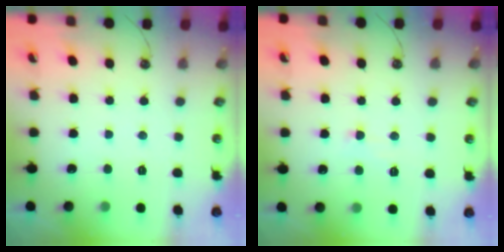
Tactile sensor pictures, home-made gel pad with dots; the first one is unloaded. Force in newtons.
{"total": 0.8, "press": 0.6, "slide": 0.5}